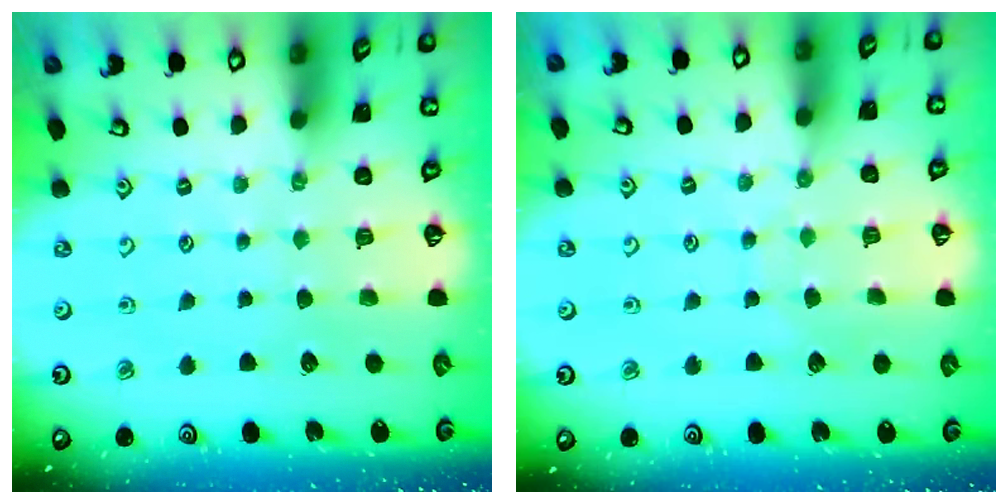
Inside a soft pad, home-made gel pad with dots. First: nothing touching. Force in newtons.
{"total": 4.9, "press": 4.9, "slide": 0.4}